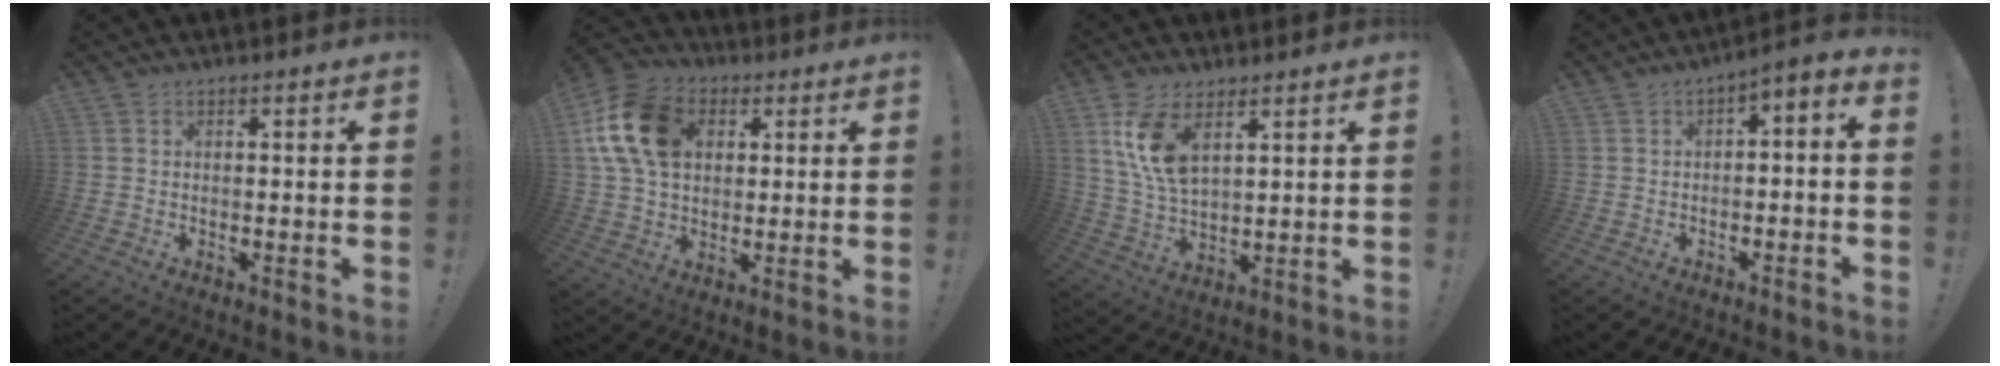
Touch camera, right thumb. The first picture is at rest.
{"total": 16.6, "force": [4.4, 12.4, 10.2], "torque": [-0.172, -0.001, 0.091]}
{"total": 11.0, "force": [5.6, 5.3, 7.9], "torque": [-0.170, -0.022, 0.101]}
{"total": 3.7, "force": [-2.1, 1.5, 2.6], "torque": [-0.034, 0.008, -0.038]}